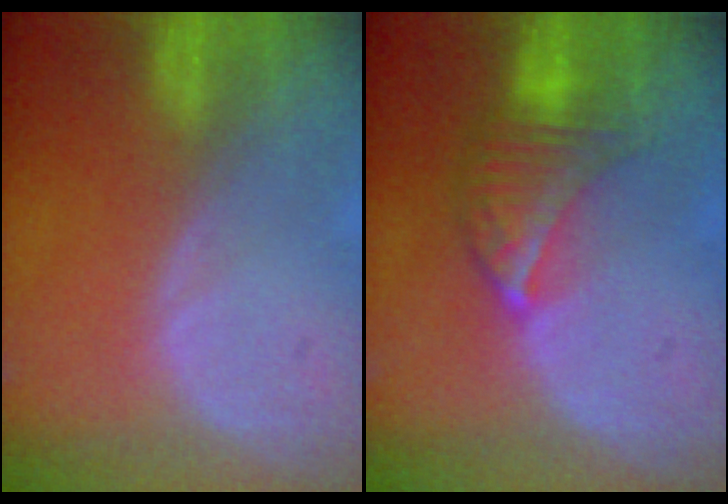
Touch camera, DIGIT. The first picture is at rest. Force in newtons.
{"total": 6.7, "press": 6.1, "slide": 2.8}